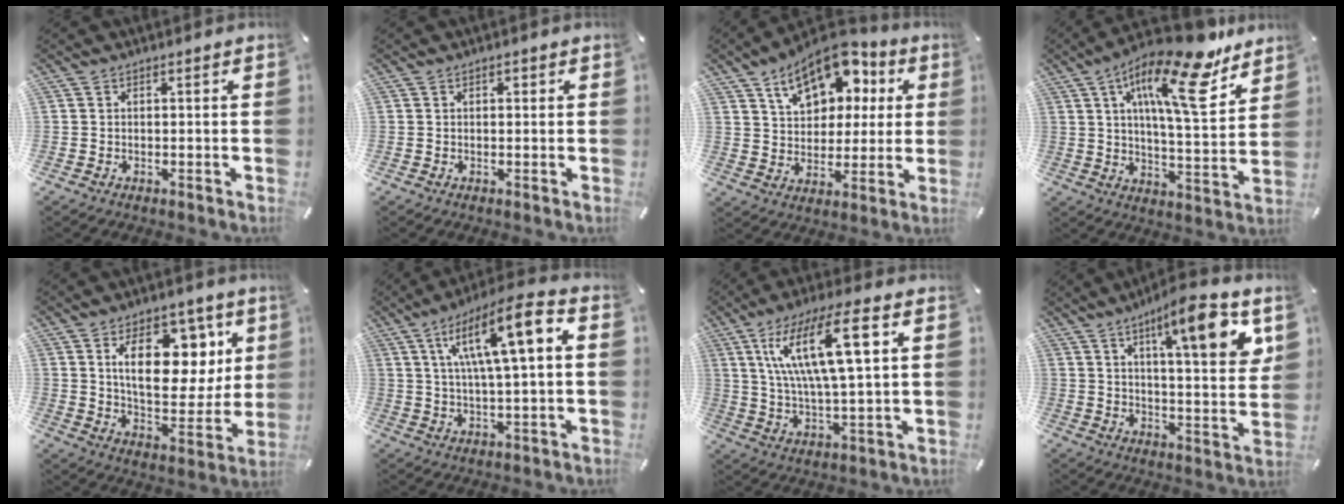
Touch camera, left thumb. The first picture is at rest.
{"total": 0.8, "force": [0.3, 0.6, 0.5], "torque": [-0.009, 0.003, 0.004]}
{"total": 15.0, "force": [8.3, 10.0, 7.6], "torque": [-0.121, -0.040, 0.150]}
{"total": 20.7, "force": [11.8, 6.7, 15.6], "torque": [-0.246, -0.064, 0.188]}
{"total": 17.2, "force": [7.0, 10.1, 12.0], "torque": [-0.171, -0.022, 0.118]}
{"total": 14.7, "force": [4.8, 3.6, 13.4], "torque": [-0.228, -0.004, 0.076]}
{"total": 16.6, "force": [6.3, 4.4, 14.7], "torque": [-0.301, 0.003, 0.097]}
{"total": 15.3, "force": [8.1, 3.4, 12.5], "torque": [-0.185, -0.037, 0.122]}